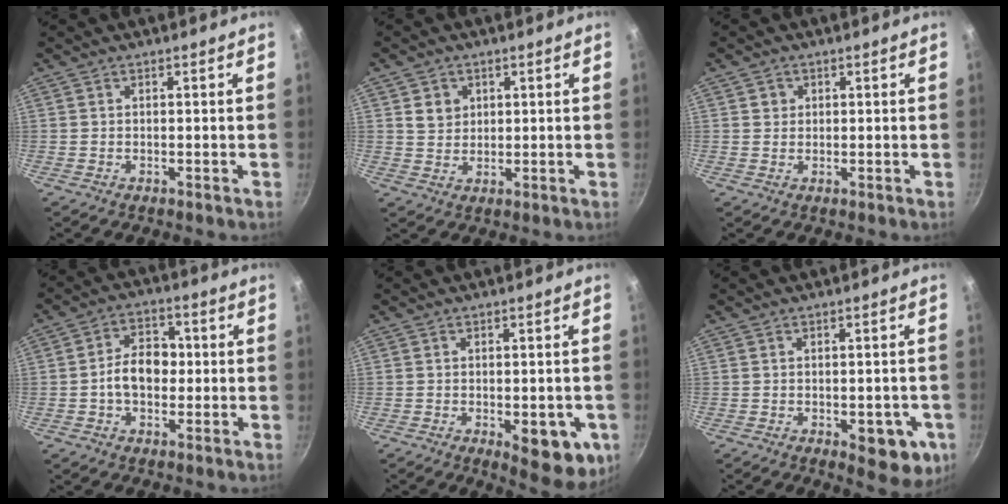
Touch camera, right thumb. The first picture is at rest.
{"total": 4.1, "force": [1.6, 3.5, 1.5], "torque": [-0.007, -0.009, 0.030]}
{"total": 1.7, "force": [0.6, 1.6, 0.3], "torque": [0.004, -0.001, 0.006]}
{"total": 8.5, "force": [-0.5, 6.0, 6.0], "torque": [-0.081, 0.022, -0.017]}
{"total": 10.9, "force": [-3.7, 4.6, 9.1], "torque": [-0.093, -0.002, -0.036]}
{"total": 8.4, "force": [-3.1, 3.9, 6.7], "torque": [-0.056, 0.006, -0.028]}